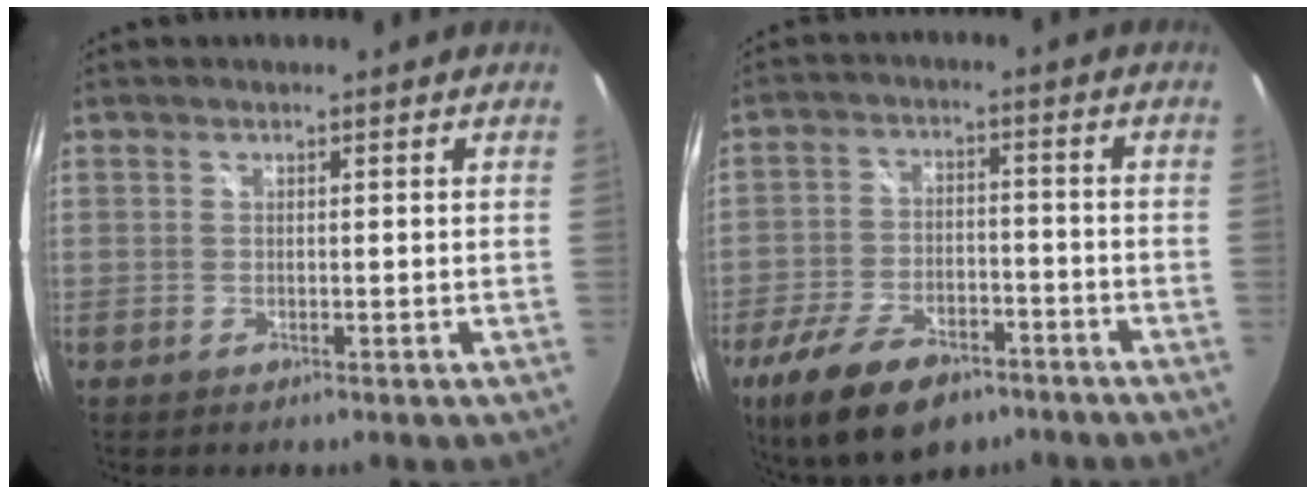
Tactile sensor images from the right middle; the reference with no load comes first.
{"total": 14.9, "force": [-9.7, 7.1, 8.8], "torque": [-0.191, -0.021, -0.165]}